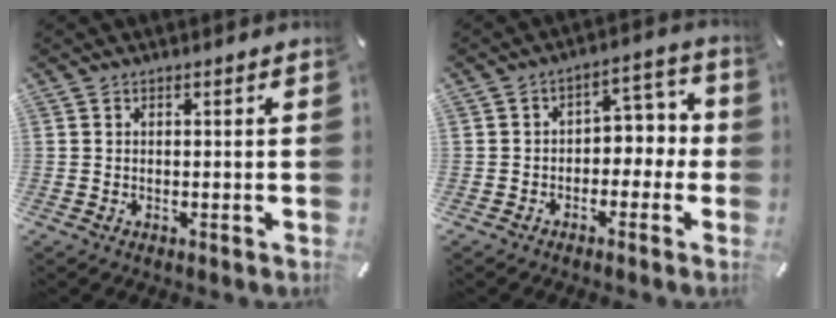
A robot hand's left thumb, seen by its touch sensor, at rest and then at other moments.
{"total": 5.5, "force": [-1.2, 4.3, 3.1], "torque": [-0.038, 0.008, -0.032]}